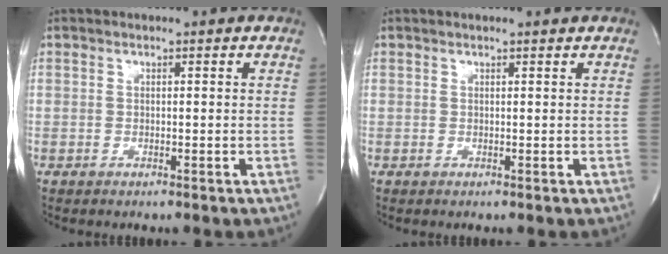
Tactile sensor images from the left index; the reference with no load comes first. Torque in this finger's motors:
{"motor_torque": [0.17, -0.10, 0.05, 0.00]}